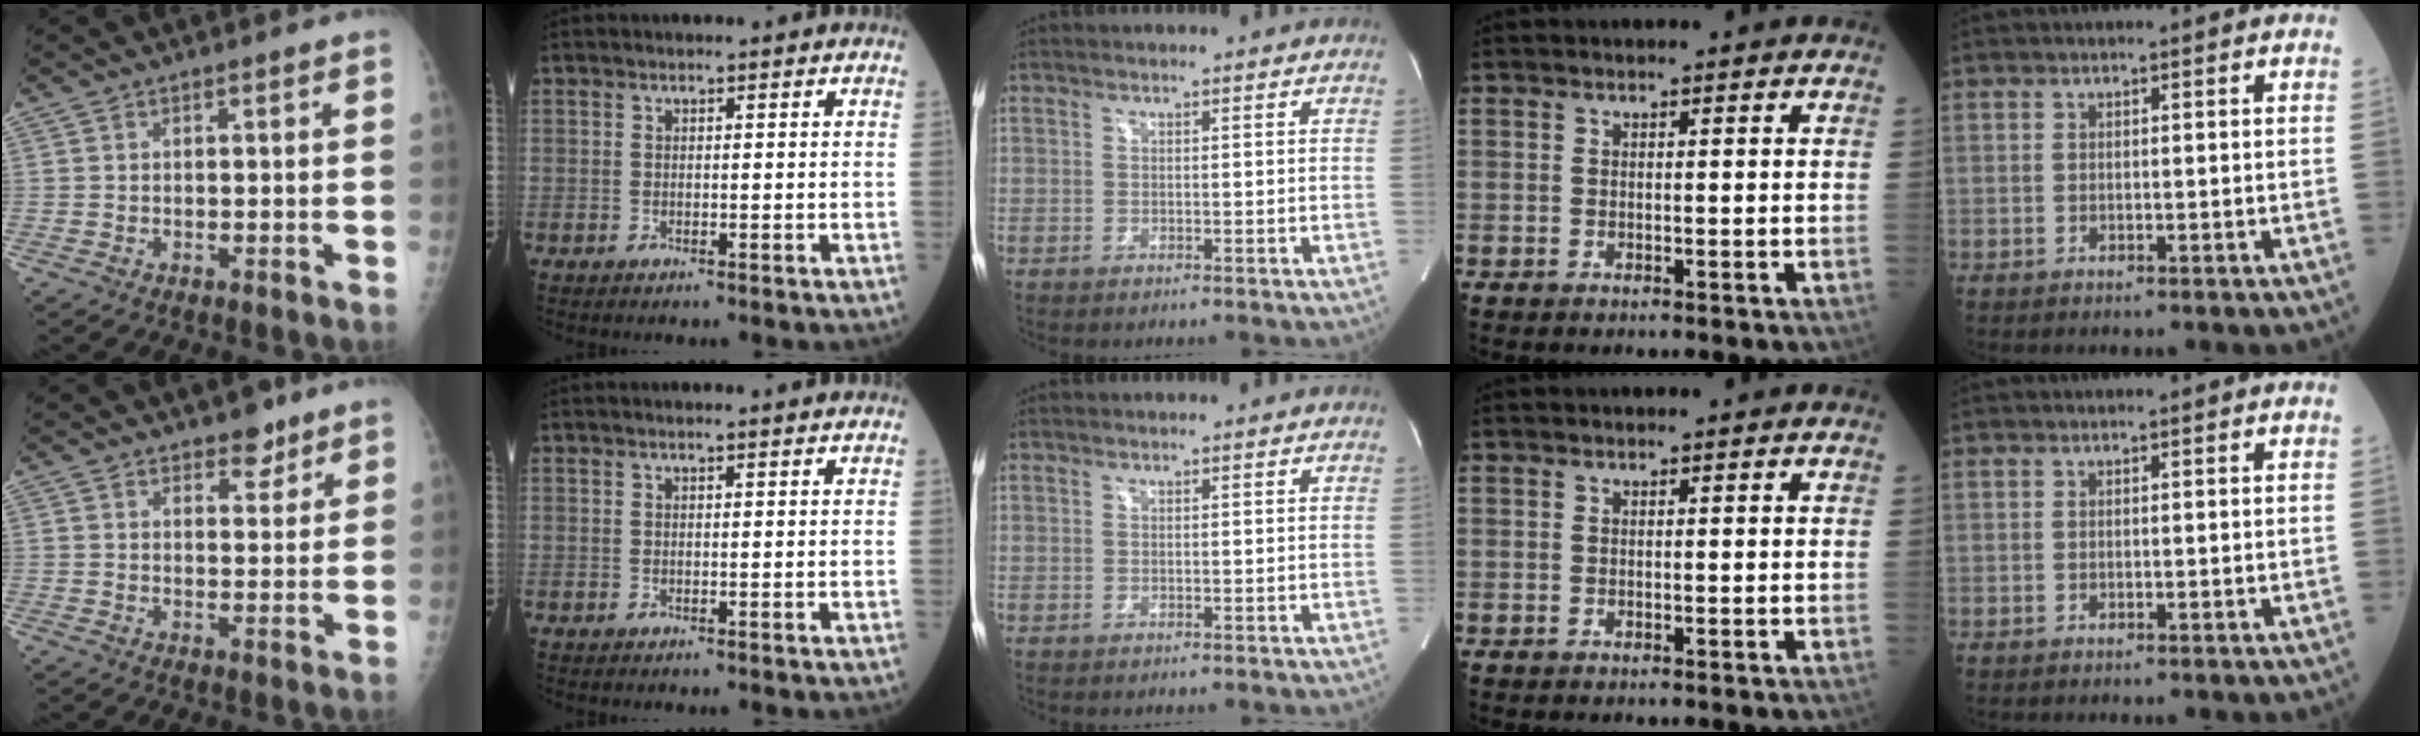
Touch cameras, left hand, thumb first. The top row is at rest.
{"thumb": {"total": 4.3, "force": [3.2, 2.2, 1.9], "torque": [-0.002, -0.020, 0.046]}, "index": {"total": 0.8, "force": [0.6, -0.1, 0.5], "torque": [-0.011, 0.004, 0.010]}}